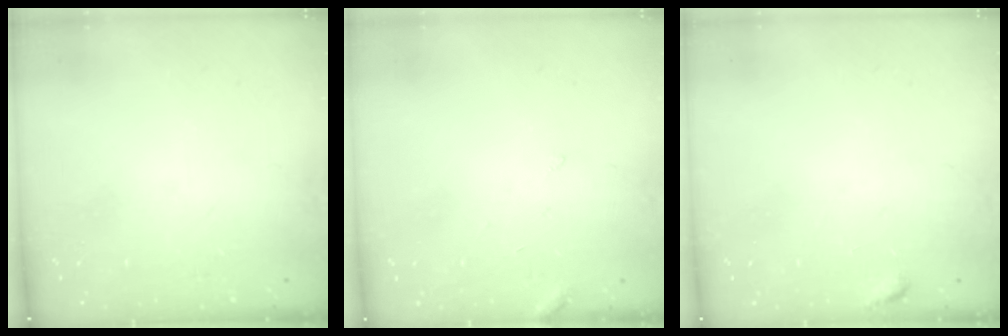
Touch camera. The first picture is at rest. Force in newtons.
{"total": 3.0, "press": 3.0, "slide": 0.2}
{"total": 3.5, "press": 3.5, "slide": 0.4}